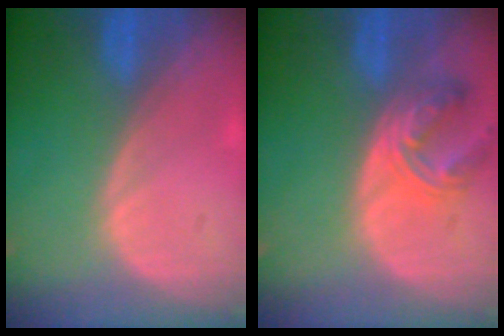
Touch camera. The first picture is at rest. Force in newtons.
{"total": 6.8, "press": 6.3, "slide": 2.5}